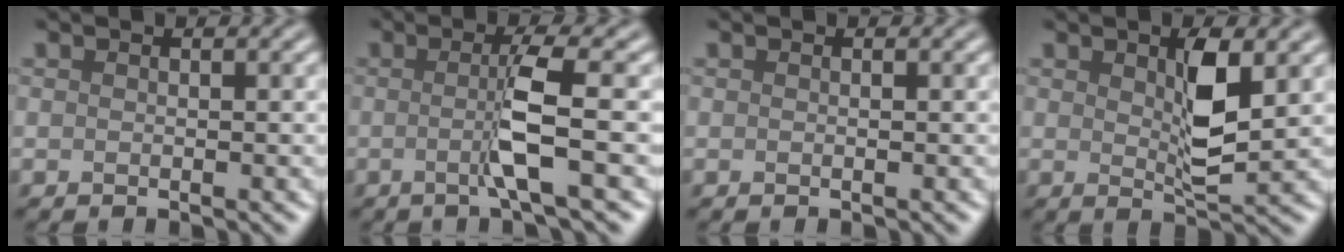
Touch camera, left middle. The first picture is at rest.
{"total": 4.2, "force": [-0.3, 0.5, 4.1], "torque": [-0.071, -0.004, -0.013]}
{"total": 0.0}
{"total": 3.9, "force": [1.0, 1.3, 3.6], "torque": [-0.066, -0.005, 0.019]}